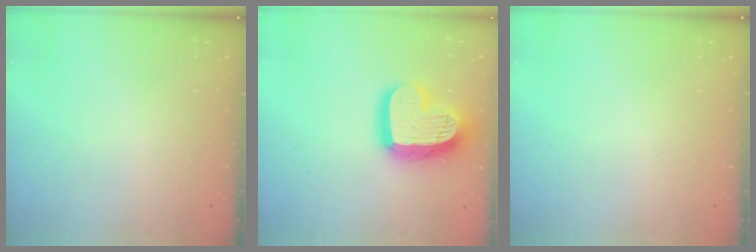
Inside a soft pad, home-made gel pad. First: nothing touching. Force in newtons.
{"total": 18.9, "press": 18.8, "slide": 1.5}
{"total": 0.0}